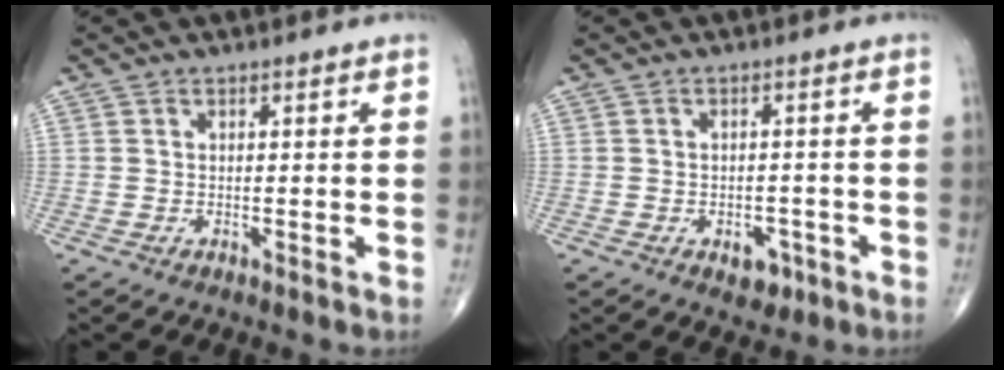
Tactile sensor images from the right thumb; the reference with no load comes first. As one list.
[{"total": 3.8, "force": [-1.8, 2.5, 2.2], "torque": [-0.011, 0.010, -0.021]}]